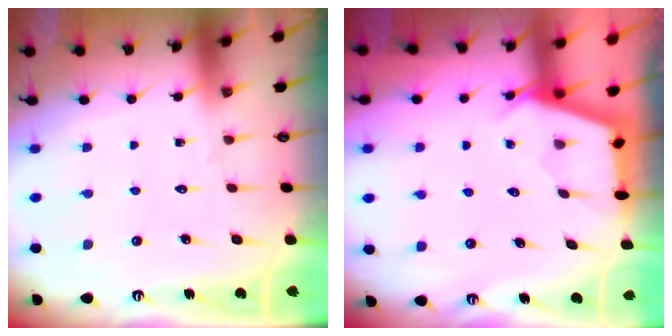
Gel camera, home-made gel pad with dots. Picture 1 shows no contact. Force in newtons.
{"total": 2.5, "press": 2.5, "slide": 0.3}